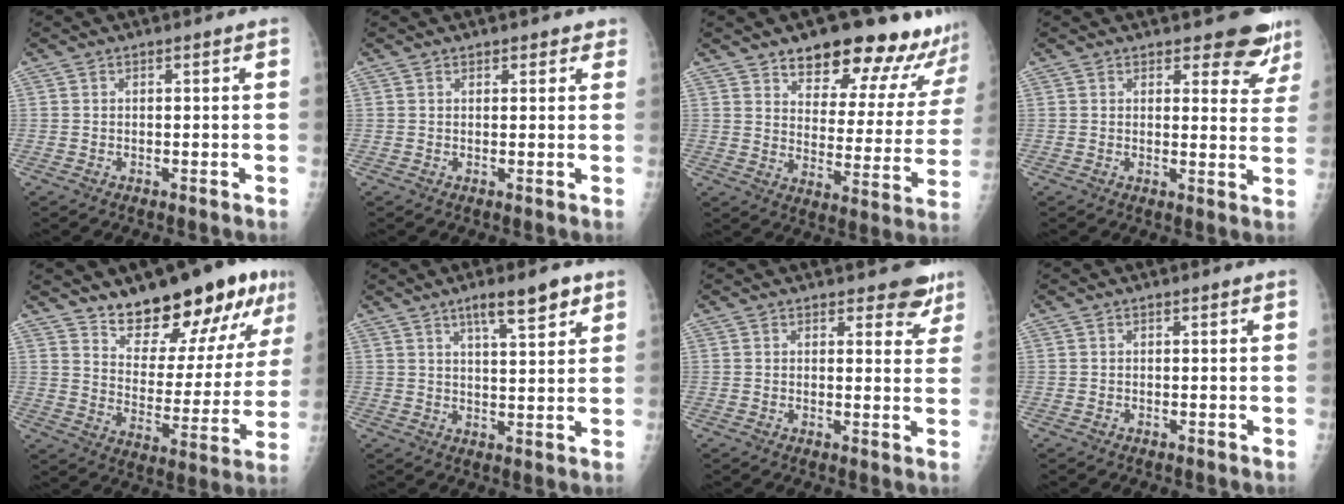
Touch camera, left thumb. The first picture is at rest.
{"total": 1.8, "force": [1.3, 1.1, 0.4], "torque": [0.016, -0.005, 0.010]}
{"total": 20.6, "force": [17.2, 6.9, 9.2], "torque": [-0.072, -0.109, 0.222]}
{"total": 7.7, "force": [6.4, 3.1, 3.0], "torque": [0.004, -0.042, 0.062]}
{"total": 19.4, "force": [13.5, 7.2, 12.0], "torque": [-0.125, -0.086, 0.211]}
{"total": 7.7, "force": [4.8, 1.7, 5.7], "torque": [-0.081, -0.022, 0.076]}
{"total": 4.6, "force": [3.6, 2.3, 1.7], "torque": [0.011, -0.023, 0.035]}
{"total": 0.0}